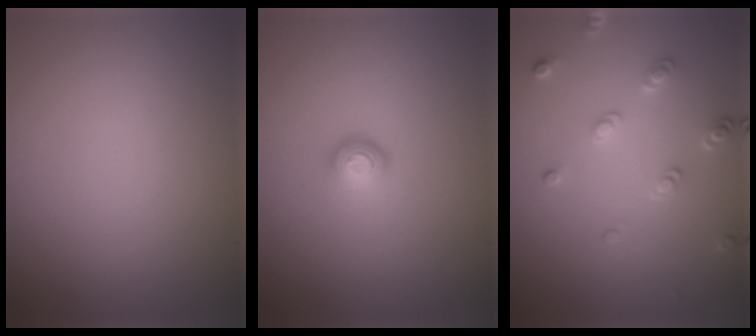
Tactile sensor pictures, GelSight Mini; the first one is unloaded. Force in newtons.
{"total": 1.7, "press": 1.2, "slide": 1.2}
{"total": 2.5, "press": 2.4, "slide": 0.7}